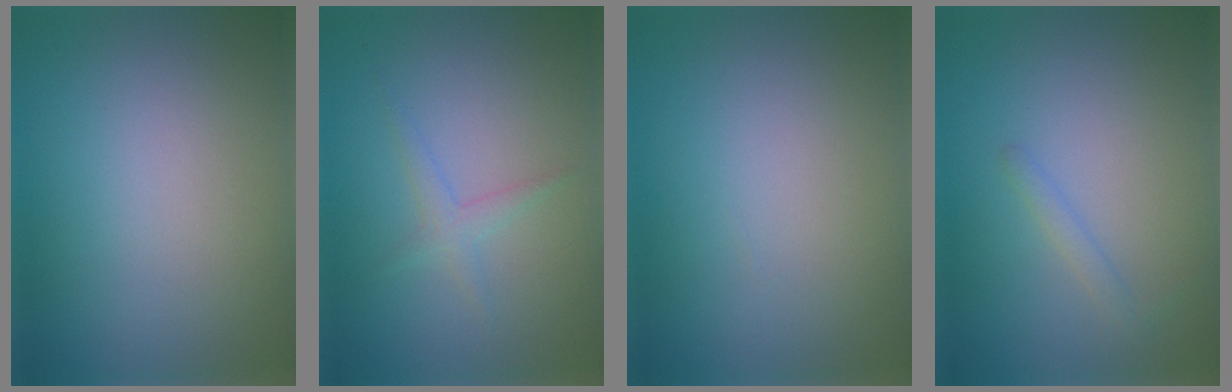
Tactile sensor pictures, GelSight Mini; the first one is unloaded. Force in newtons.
{"total": 1.4, "press": 1.4, "slide": 0.0}
{"total": 0.0}
{"total": 1.1, "press": 1.1, "slide": 0.0}